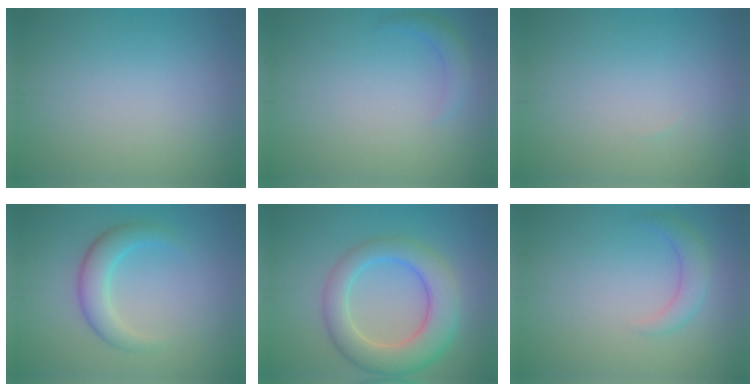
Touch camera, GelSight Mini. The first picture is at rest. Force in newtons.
{"total": 1.4, "press": 1.4, "slide": 0.1}
{"total": 0.0}
{"total": 3.5, "press": 3.5, "slide": 0.2}
{"total": 7.0, "press": 7.0, "slide": 0.3}
{"total": 2.0, "press": 2.0, "slide": 0.1}